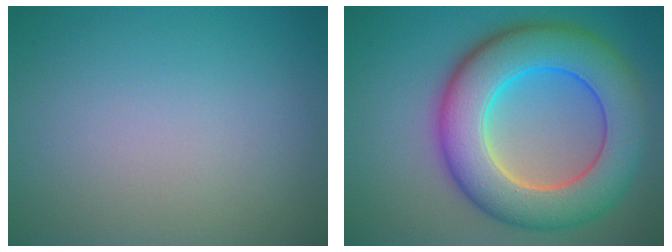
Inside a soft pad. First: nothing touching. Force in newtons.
{"total": 11.0, "press": 11.0, "slide": 0.6}